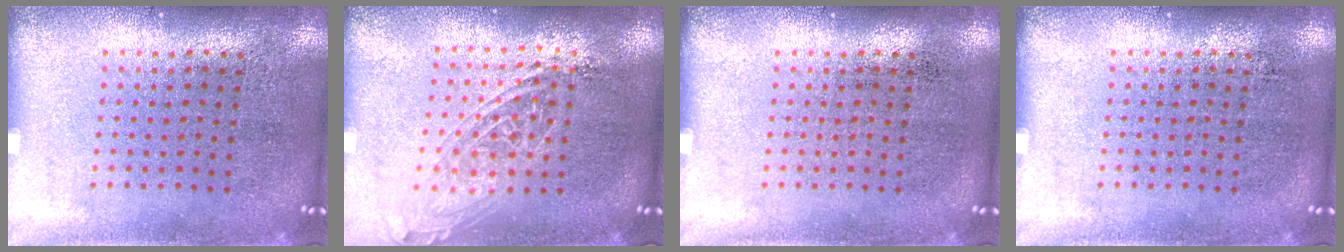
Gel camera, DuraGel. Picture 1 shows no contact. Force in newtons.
{"total": 1.5, "press": 1.2, "slide": 0.9}
{"total": 0.0}
{"total": 0.0}